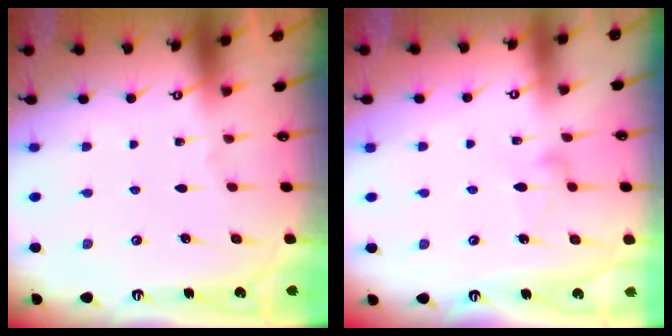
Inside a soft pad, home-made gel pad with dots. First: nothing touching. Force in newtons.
{"total": 8.1, "press": 8.1, "slide": 0.5}